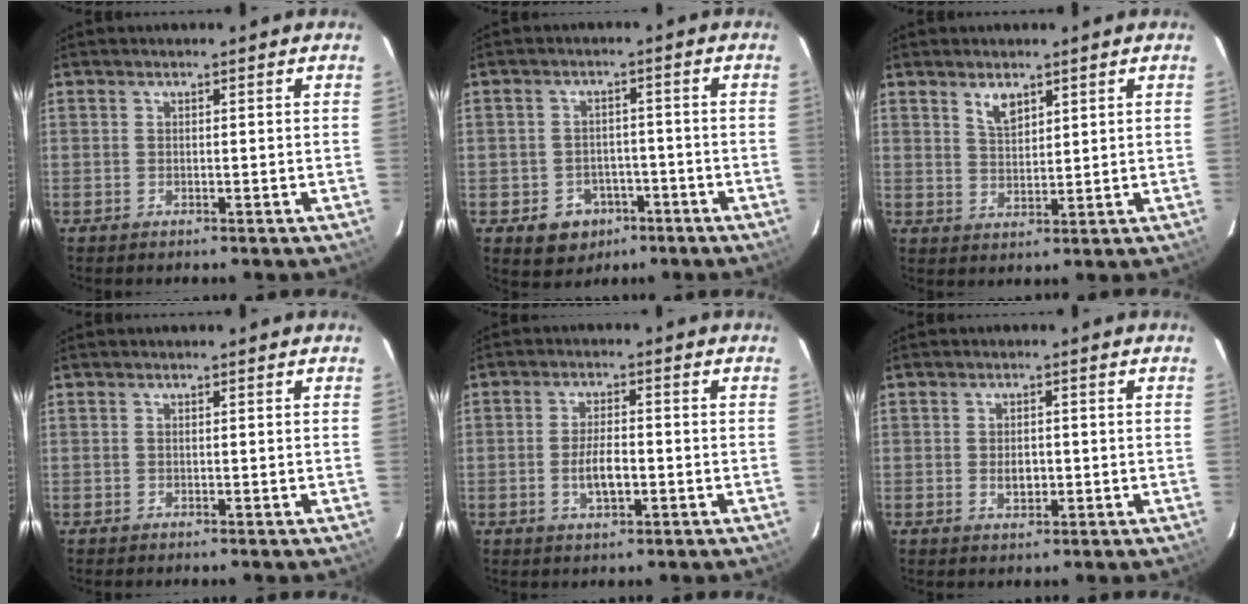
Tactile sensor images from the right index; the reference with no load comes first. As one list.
[{"total": 6.9, "force": [-3.4, 5.7, 1.8], "torque": [-0.044, 0.018, -0.029]}, {"total": 4.0, "force": [2.7, 1.8, 2.4], "torque": [-0.042, 0.000, 0.051]}, {"total": 0.0}, {"total": 5.1, "force": [-1.4, 2.0, 4.5], "torque": [-0.088, -0.002, -0.021]}, {"total": 2.7, "force": [-0.4, 1.8, 1.9], "torque": [-0.032, -0.001, -0.004]}]